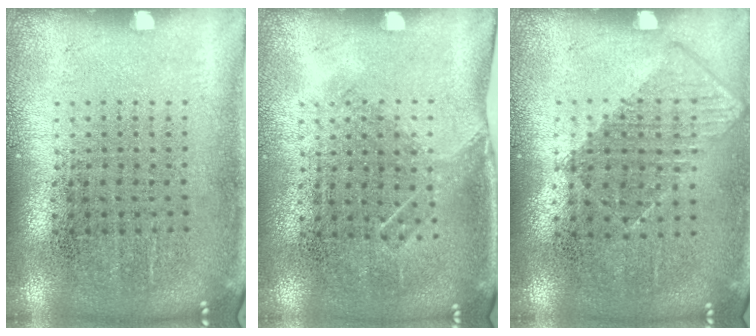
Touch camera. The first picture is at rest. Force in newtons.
{"total": 1.1, "press": 0.8, "slide": 0.7}
{"total": 0.8, "press": 0.7, "slide": 0.4}